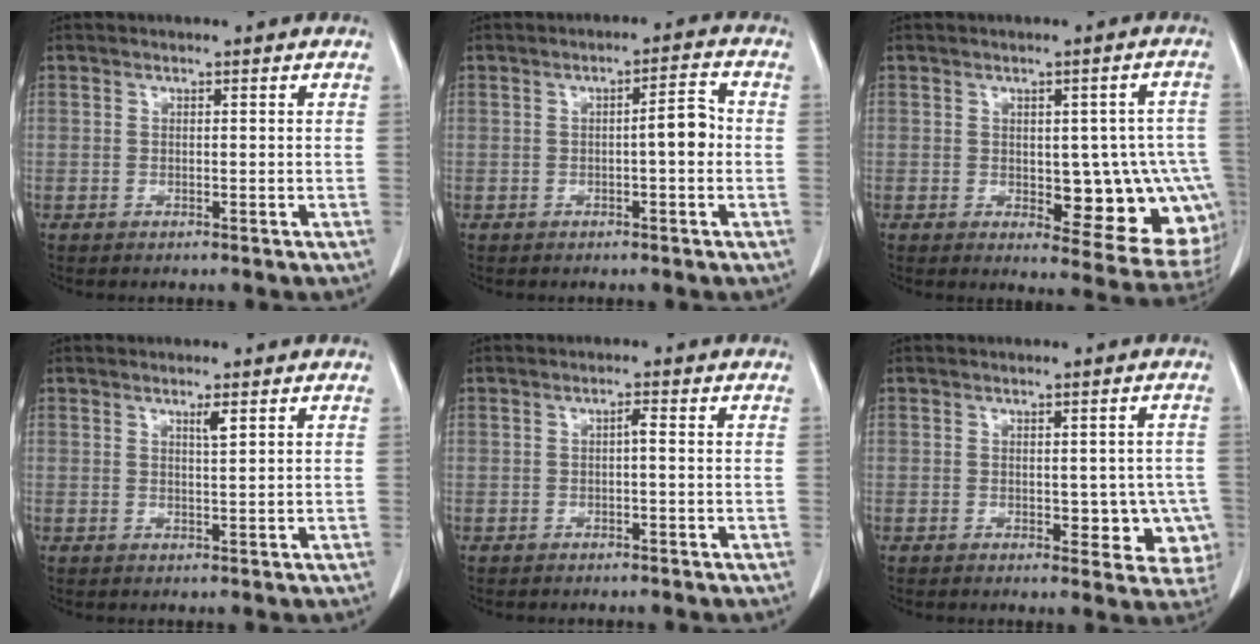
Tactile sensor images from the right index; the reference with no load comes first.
{"total": 3.8, "force": [-0.5, 0.7, 3.7], "torque": [-0.049, 0.011, -0.008]}
{"total": 13.8, "force": [-1.9, 5.5, 12.5], "torque": [-0.102, 0.013, -0.006]}
{"total": 1.6, "force": [0.9, 0.0, 1.3], "torque": [-0.023, -0.004, 0.015]}
{"total": 1.1, "force": [-0.1, 0.2, 1.1], "torque": [-0.017, 0.003, -0.001]}
{"total": 6.6, "force": [-1.1, 3.7, 5.4], "torque": [-0.037, 0.009, -0.007]}